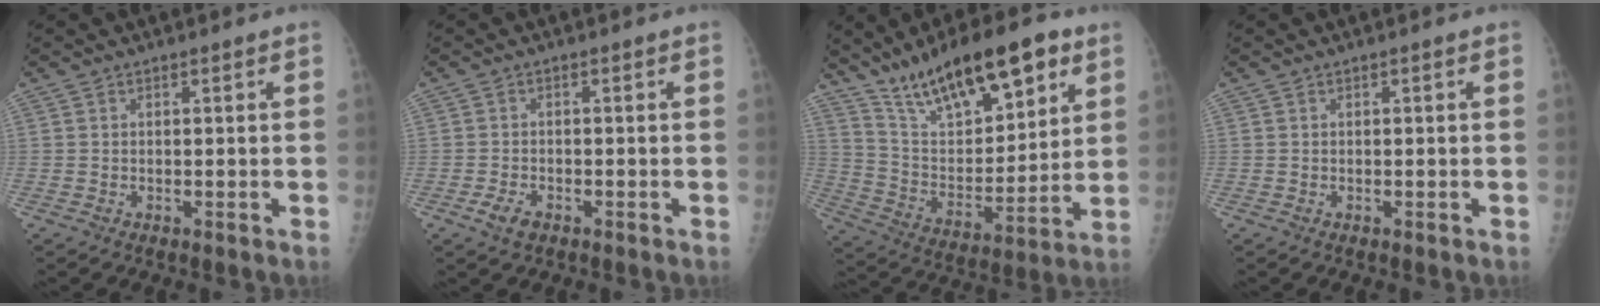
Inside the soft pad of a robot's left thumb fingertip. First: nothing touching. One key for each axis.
{"total": 2.9, "fx": -1.5, "fy": 1.7, "fz": 1.8, "tx": -0.035, "ty": -0.001, "tz": -0.026}
{"total": 21.2, "fx": 13.6, "fy": 7.8, "fz": 14.3, "tx": -0.200, "ty": -0.049, "tz": 0.242}
{"total": 0.0}